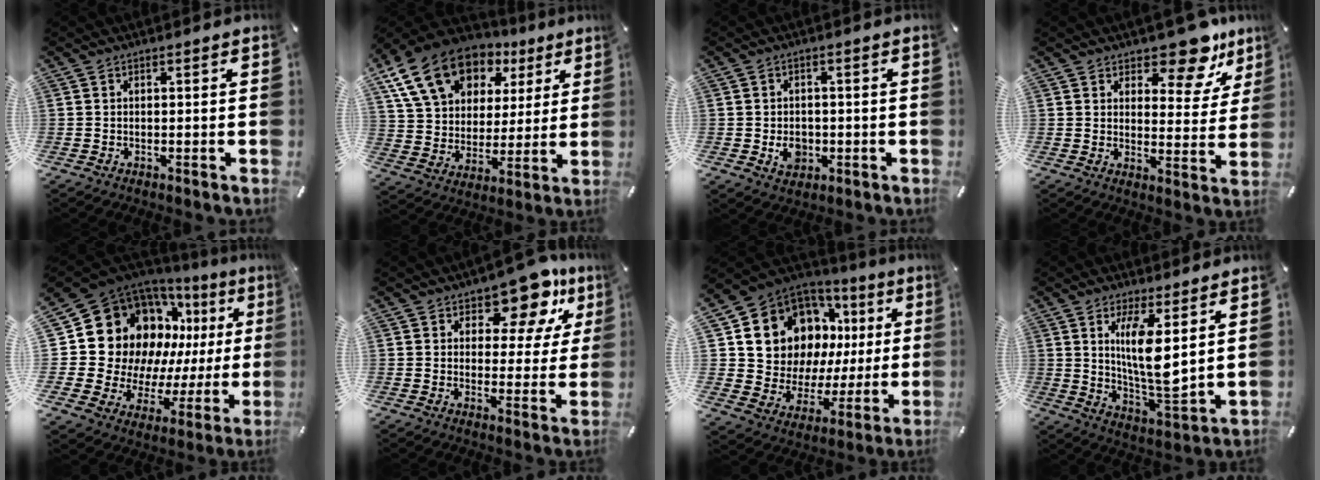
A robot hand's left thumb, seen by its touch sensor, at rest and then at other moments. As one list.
[{"total": 18.2, "force": [9.7, 12.8, 8.7], "torque": [-0.175, -0.030, 0.179]}, {"total": 5.1, "force": [-1.1, 4.2, 2.7], "torque": [-0.036, -0.001, -0.019]}, {"total": 11.9, "force": [9.1, 5.1, 5.8], "torque": [-0.057, -0.074, 0.154]}, {"total": 21.0, "force": [8.1, 16.5, 10.3], "torque": [-0.170, -0.076, 0.179]}, {"total": 12.6, "force": [9.2, 5.7, 6.4], "torque": [-0.087, -0.064, 0.160]}, {"total": 14.3, "force": [7.3, 10.6, 6.2], "torque": [-0.124, -0.062, 0.146]}, {"total": 11.7, "force": [4.3, 3.4, 10.4], "torque": [-0.205, -0.039, 0.068]}]